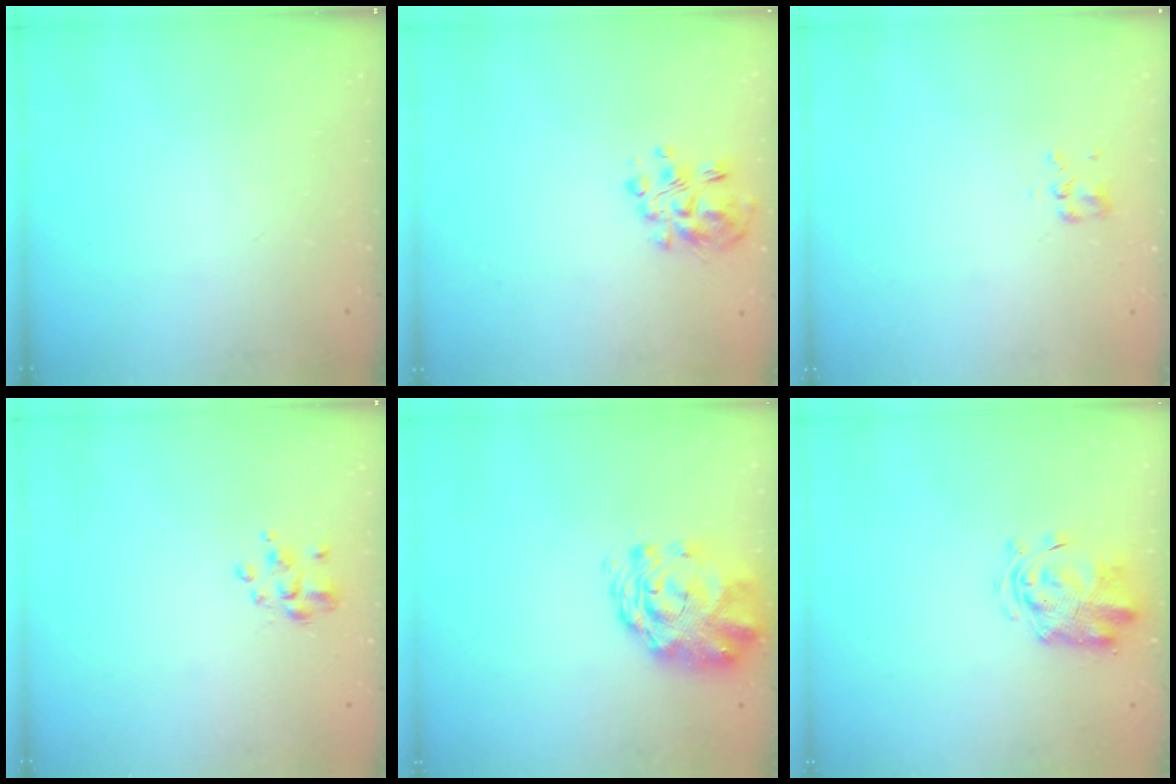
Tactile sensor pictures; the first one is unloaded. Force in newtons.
{"total": 7.6, "press": 7.4, "slide": 1.7}
{"total": 1.9, "press": 1.8, "slide": 0.8}
{"total": 2.6, "press": 2.5, "slide": 0.8}
{"total": 3.4, "press": 3.2, "slide": 1.1}
{"total": 2.9, "press": 2.9, "slide": 0.6}